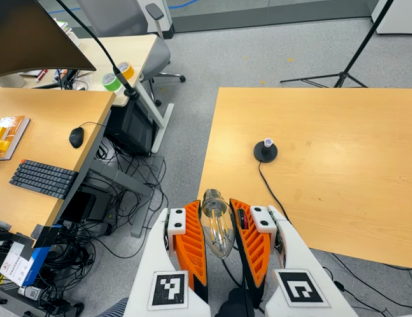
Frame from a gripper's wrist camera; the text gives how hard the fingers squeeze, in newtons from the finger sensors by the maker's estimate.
{"total": 20.4, "left": 21.7, "right": 19.1}